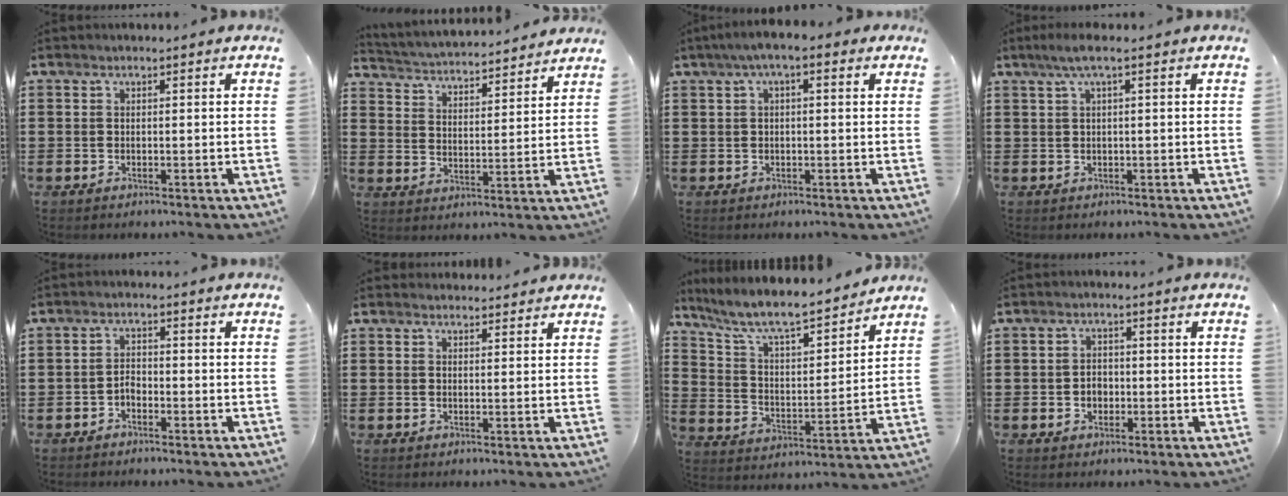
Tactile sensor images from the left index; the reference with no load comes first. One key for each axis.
{"total": 3.4, "fx": 3.4, "fy": -0.2, "fz": 0.0, "tx": -0.022, "ty": -0.033, "tz": 0.051}
{"total": 3.2, "fx": 0.6, "fy": 0.7, "fz": 3.0, "tx": -0.055, "ty": 0.007, "tz": 0.007}
{"total": 2.5, "fx": 0.7, "fy": 0.1, "fz": 2.4, "tx": -0.052, "ty": -0.003, "tz": 0.009}
{"total": 1.8, "fx": -1.3, "fy": 0.9, "fz": 0.7, "tx": -0.020, "ty": 0.005, "tz": -0.028}
{"total": 1.7, "fx": 1.6, "fy": 0.4, "fz": 0.0, "tx": -0.004, "ty": 0.003, "tz": 0.032}
{"total": 8.0, "fx": 6.9, "fy": 0.9, "fz": 4.0, "tx": -0.105, "ty": -0.045, "tz": 0.113}
{"total": 2.0, "fx": -0.5, "fy": 1.7, "fz": 1.1, "tx": -0.024, "ty": 0.003, "tz": -0.012}